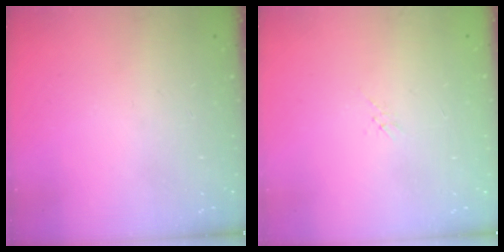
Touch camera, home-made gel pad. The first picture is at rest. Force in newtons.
{"total": 0.5, "press": 0.5, "slide": 0.2}